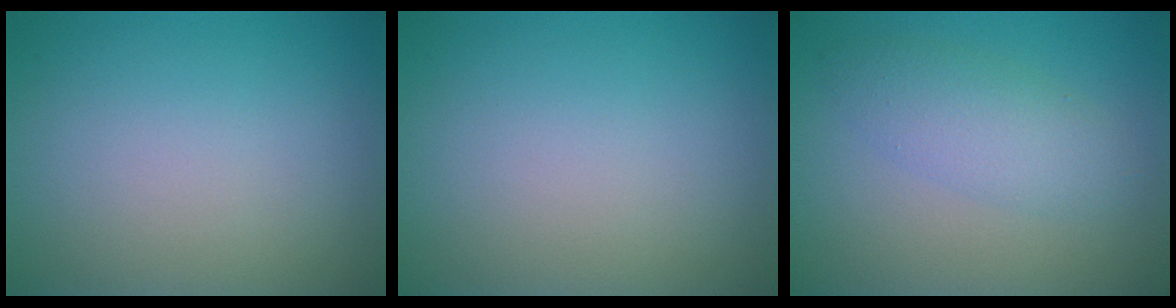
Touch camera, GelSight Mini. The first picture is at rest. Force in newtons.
{"total": 0.0}
{"total": 3.2, "press": 3.2, "slide": 0.1}